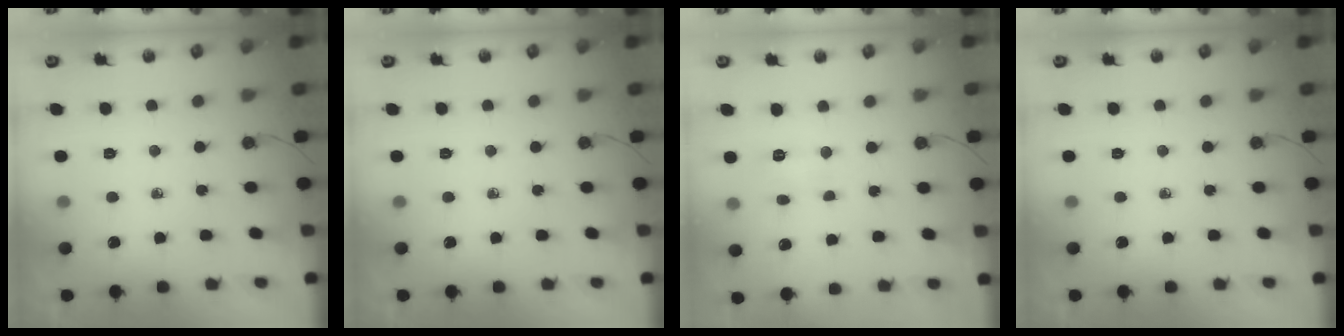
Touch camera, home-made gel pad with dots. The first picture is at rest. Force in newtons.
{"total": 0.0}
{"total": 3.9, "press": 3.9, "slide": 0.4}
{"total": 0.0}